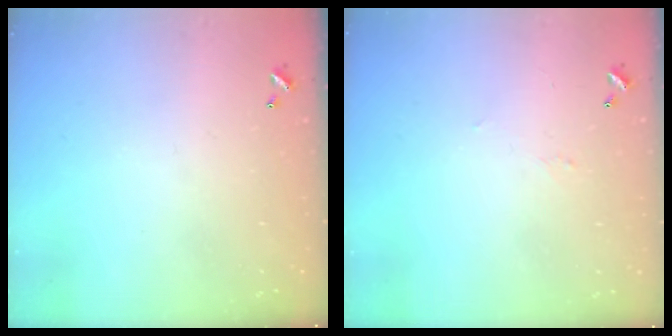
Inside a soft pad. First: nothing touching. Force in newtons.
{"total": 0.9, "press": 0.7, "slide": 0.5}